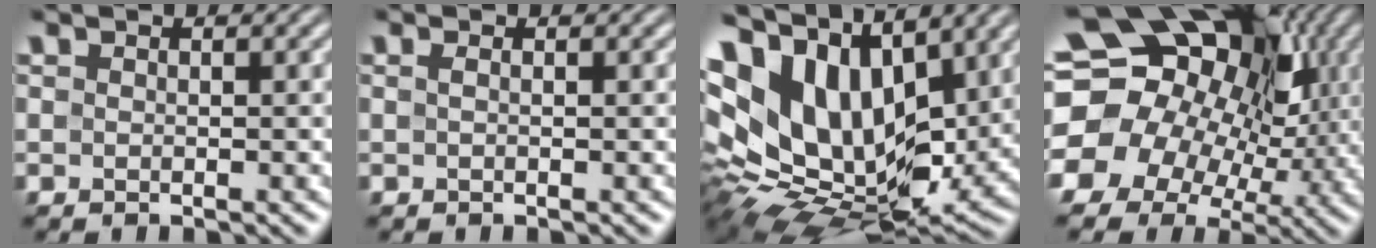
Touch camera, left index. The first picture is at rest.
{"total": 0.7, "force": [0.1, 0.2, 0.7], "torque": [-0.014, 0.001, -0.001]}
{"total": 16.2, "force": [5.3, 9.9, 11.8], "torque": [-0.237, 0.008, 0.098]}
{"total": 20.3, "force": [1.5, 17.1, 10.9], "torque": [-0.195, 0.018, -0.007]}